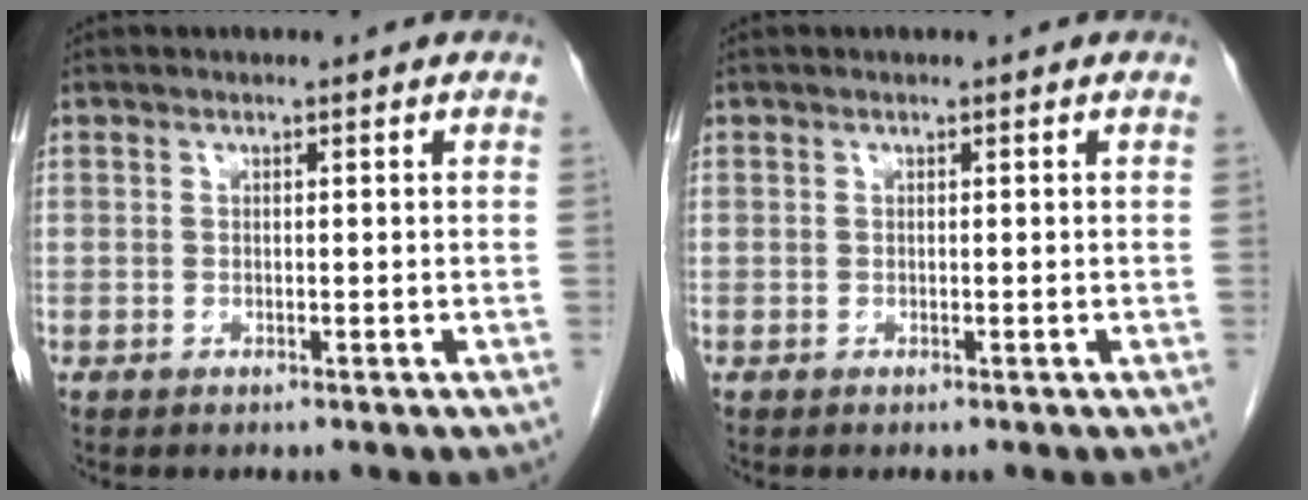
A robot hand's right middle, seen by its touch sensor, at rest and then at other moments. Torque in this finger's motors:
{"motor_torque": [0.00, 0.00, 0.00, 0.00]}